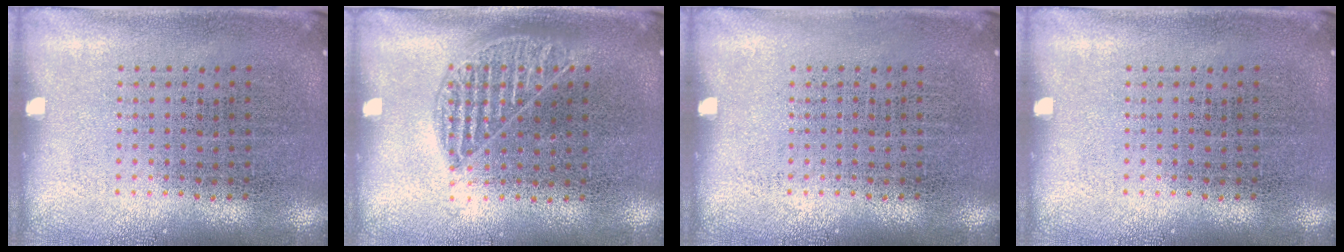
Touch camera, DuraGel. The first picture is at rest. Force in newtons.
{"total": 1.0, "press": 0.8, "slide": 0.6}
{"total": 0.0}
{"total": 0.0}